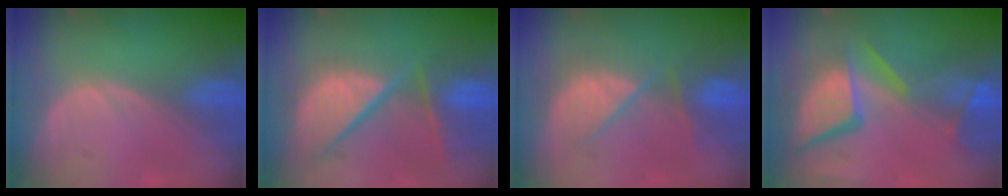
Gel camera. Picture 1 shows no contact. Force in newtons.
{"total": 12.4, "press": 10.1, "slide": 7.1}
{"total": 7.4, "press": 7.3, "slide": 1.1}
{"total": 13.3, "press": 11.0, "slide": 7.6}